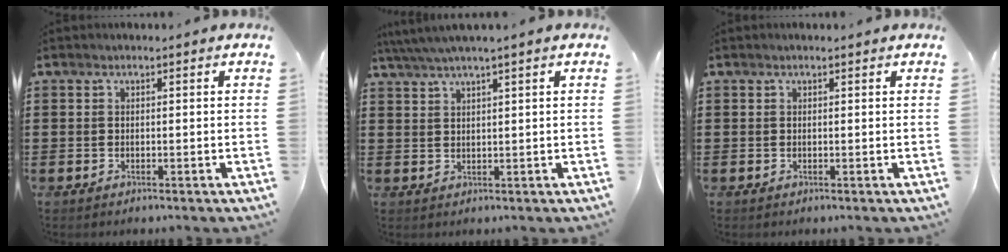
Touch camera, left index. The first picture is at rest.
{"total": 2.8, "force": [2.1, -0.3, 1.8], "torque": [-0.038, 0.000, 0.038]}
{"total": 0.0}